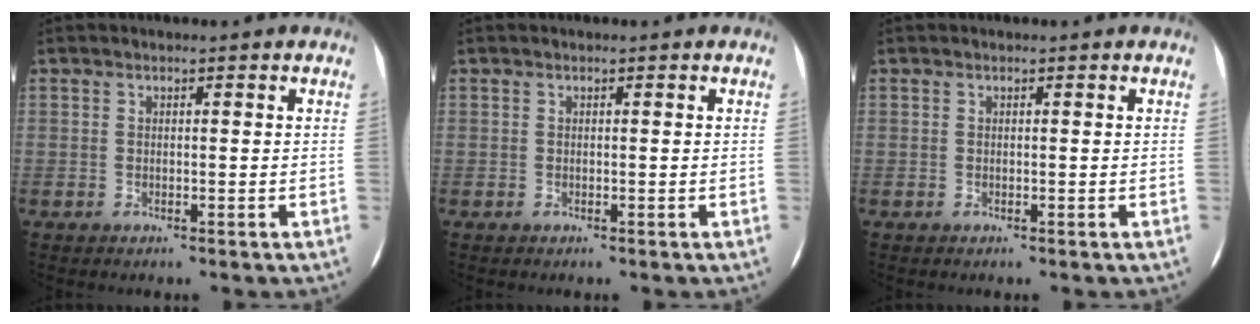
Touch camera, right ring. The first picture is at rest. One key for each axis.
{"total": 0.0}
{"total": 0.0}